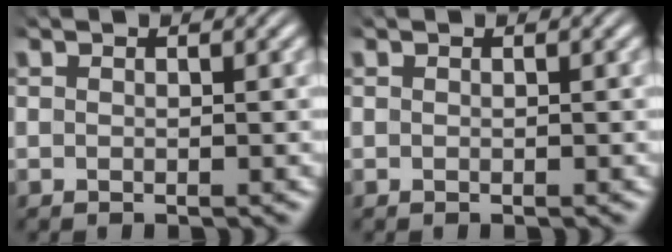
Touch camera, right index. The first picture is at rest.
{"total": 0.0}